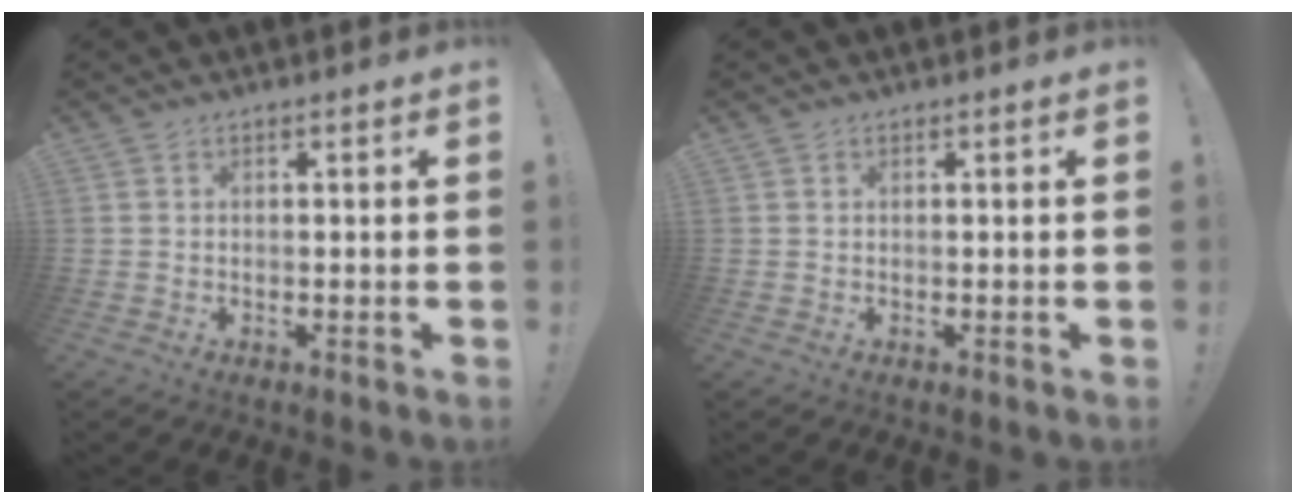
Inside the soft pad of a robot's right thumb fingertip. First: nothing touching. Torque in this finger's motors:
{"motor_torque": [0.05, 0.02, -0.14, 0.08, 0.04]}